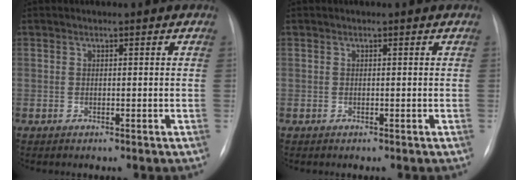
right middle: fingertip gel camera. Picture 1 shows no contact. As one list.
[{"total": 0.0}]